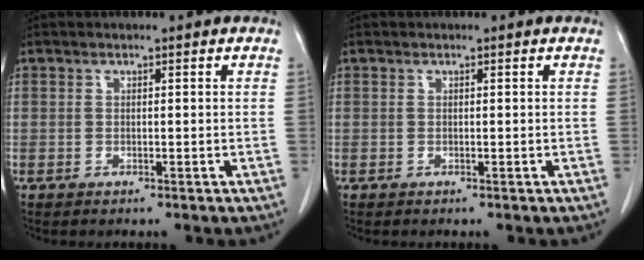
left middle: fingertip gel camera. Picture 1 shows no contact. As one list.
[{"total": 0.0}]